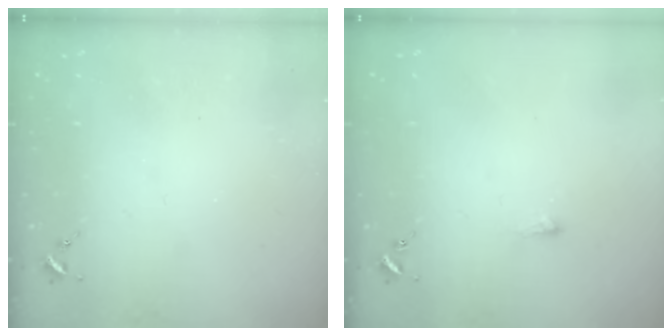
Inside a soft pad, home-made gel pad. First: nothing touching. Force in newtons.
{"total": 2.7, "press": 2.7, "slide": 0.5}